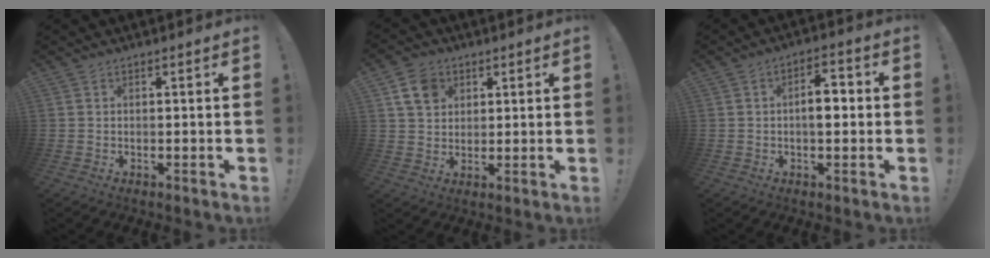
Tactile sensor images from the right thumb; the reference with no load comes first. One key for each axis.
{"total": 8.2, "fx": 3.8, "fy": 6.1, "fz": 3.8, "tx": -0.057, "ty": -0.007, "tz": 0.076}
{"total": 7.0, "fx": -0.5, "fy": 3.7, "fz": 6.0, "tx": -0.088, "ty": 0.014, "tz": -0.012}